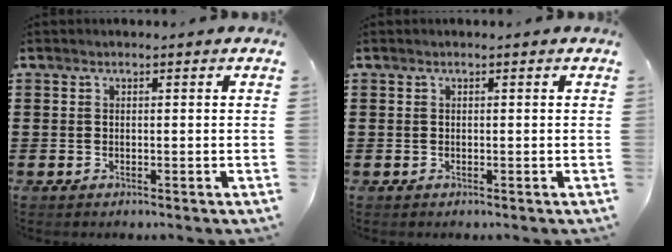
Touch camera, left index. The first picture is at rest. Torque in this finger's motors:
{"motor_torque": [-0.07, -0.04, 0.01, -0.01]}